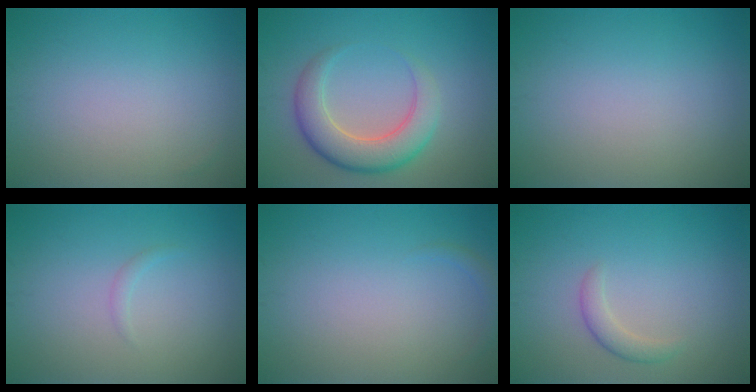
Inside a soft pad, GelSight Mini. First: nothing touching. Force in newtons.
{"total": 5.4, "press": 5.4, "slide": 0.3}
{"total": 0.0}
{"total": 0.6, "press": 0.6, "slide": 0.0}
{"total": 0.8, "press": 0.8, "slide": 0.0}
{"total": 1.6, "press": 1.6, "slide": 0.1}